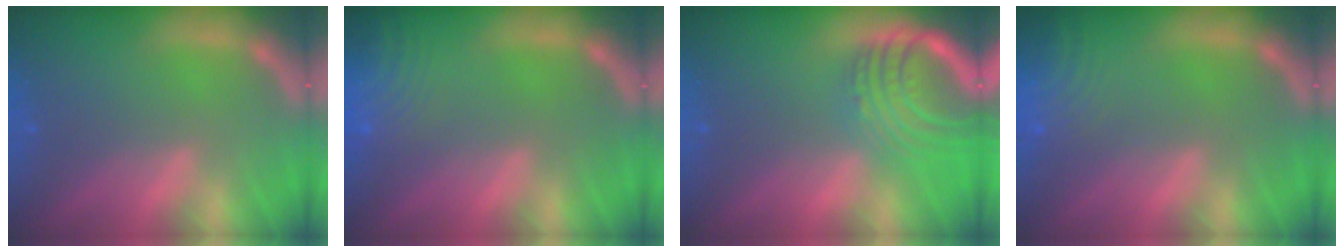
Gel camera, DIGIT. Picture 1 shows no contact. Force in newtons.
{"total": 9.5}
{"total": 8.1}
{"total": 7.0}